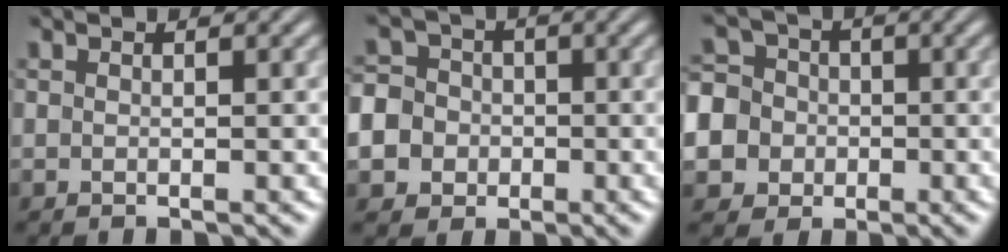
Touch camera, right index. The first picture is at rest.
{"total": 10.2, "force": [-1.9, 9.4, 3.5], "torque": [-0.091, -0.040, -0.032]}
{"total": 11.3, "force": [-1.8, 10.5, 3.8], "torque": [-0.106, -0.048, -0.031]}